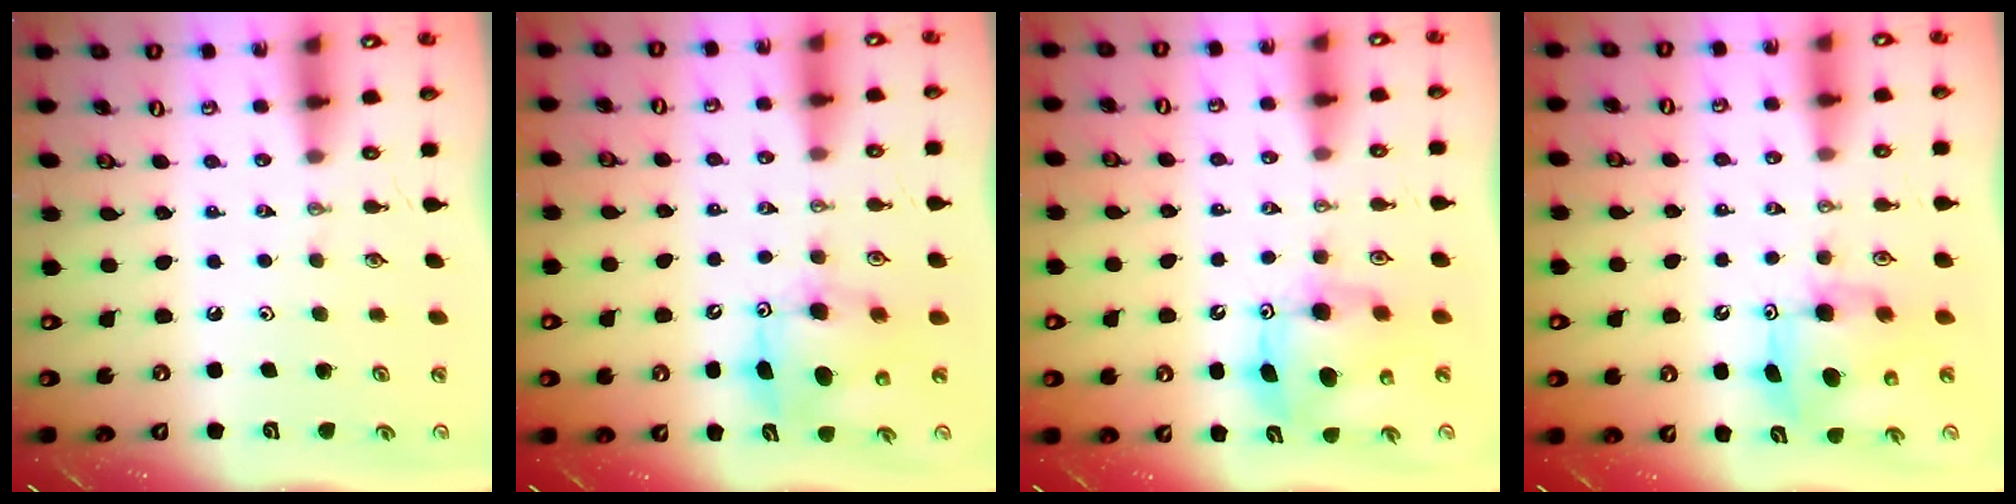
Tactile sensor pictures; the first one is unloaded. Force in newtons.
{"total": 8.3, "press": 8.1, "slide": 1.9}
{"total": 8.9, "press": 8.9, "slide": 0.7}
{"total": 8.2, "press": 8.2, "slide": 0.5}